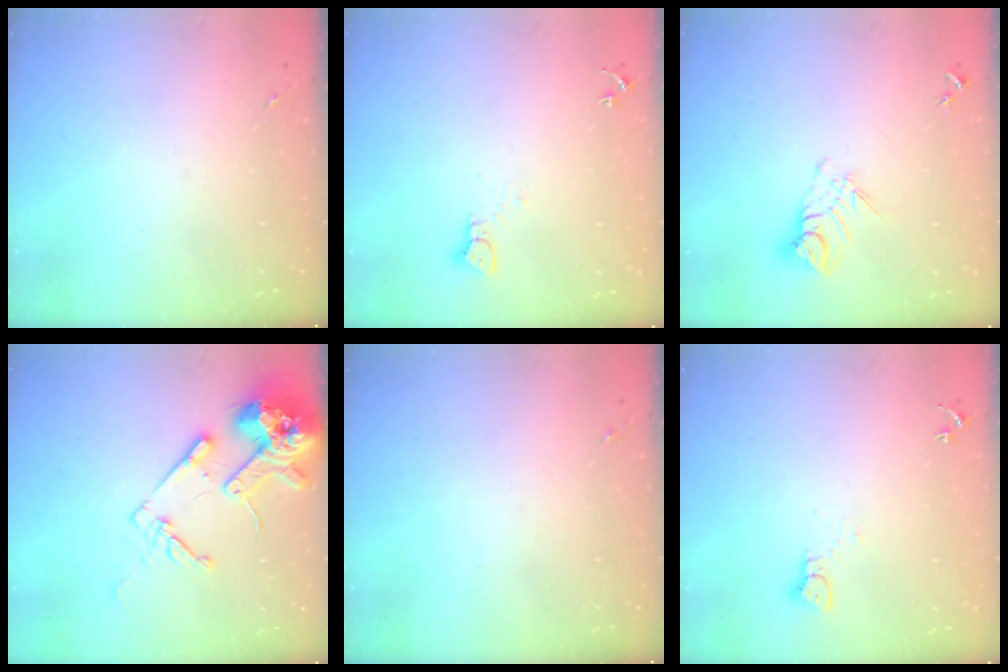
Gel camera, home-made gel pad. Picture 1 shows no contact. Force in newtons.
{"total": 2.1, "press": 2.1, "slide": 0.2}
{"total": 8.8, "press": 8.7, "slide": 0.7}
{"total": 17.0, "press": 16.8, "slide": 2.4}
{"total": 0.0}
{"total": 2.1, "press": 2.1, "slide": 0.2}